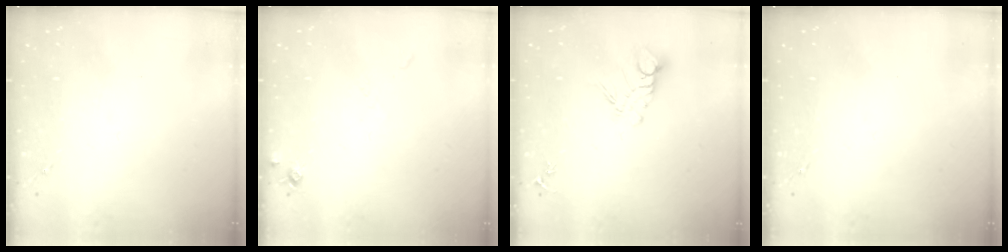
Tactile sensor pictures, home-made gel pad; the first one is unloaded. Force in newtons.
{"total": 5.4, "press": 5.4, "slide": 0.6}
{"total": 9.1, "press": 9.1, "slide": 0.9}
{"total": 0.0}